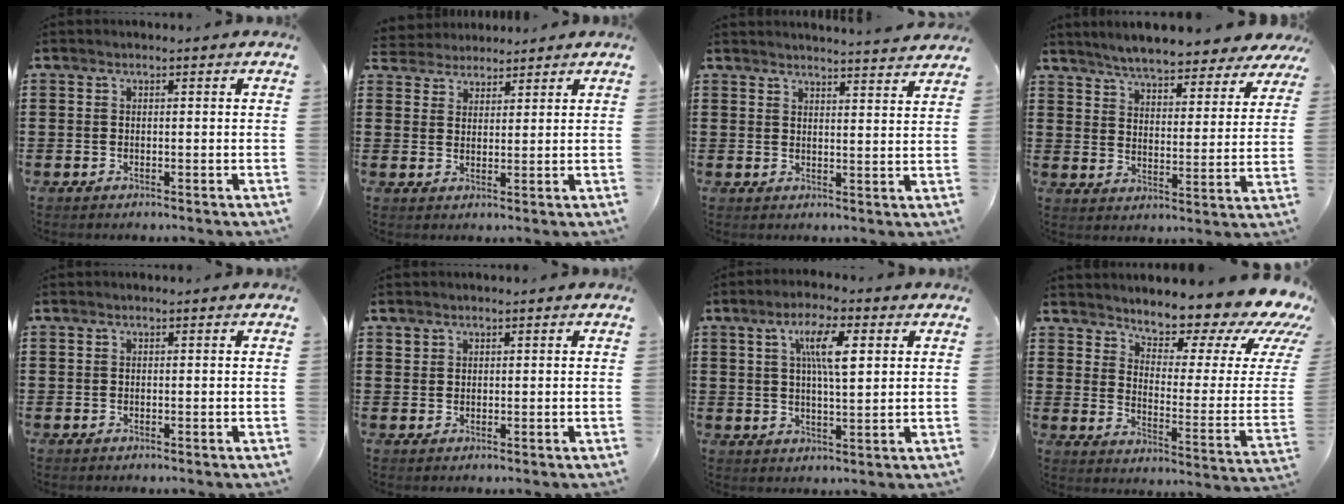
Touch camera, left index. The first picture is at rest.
{"total": 2.9, "force": [2.6, 1.1, -0.6], "torque": [-0.004, -0.002, 0.048]}
{"total": 3.3, "force": [3.2, -0.8, 0.2], "torque": [-0.013, -0.021, 0.058]}
{"total": 5.6, "force": [5.5, 0.0, 1.2], "torque": [-0.050, -0.035, 0.094]}
{"total": 0.0}
{"total": 1.2, "force": [1.0, 0.6, 0.1], "torque": [-0.005, 0.001, 0.021]}
{"total": 7.9, "force": [3.0, 2.3, 7.0], "torque": [-0.135, 0.009, 0.047]}
{"total": 8.7, "force": [7.3, 2.2, 4.2], "torque": [-0.075, -0.067, 0.117]}